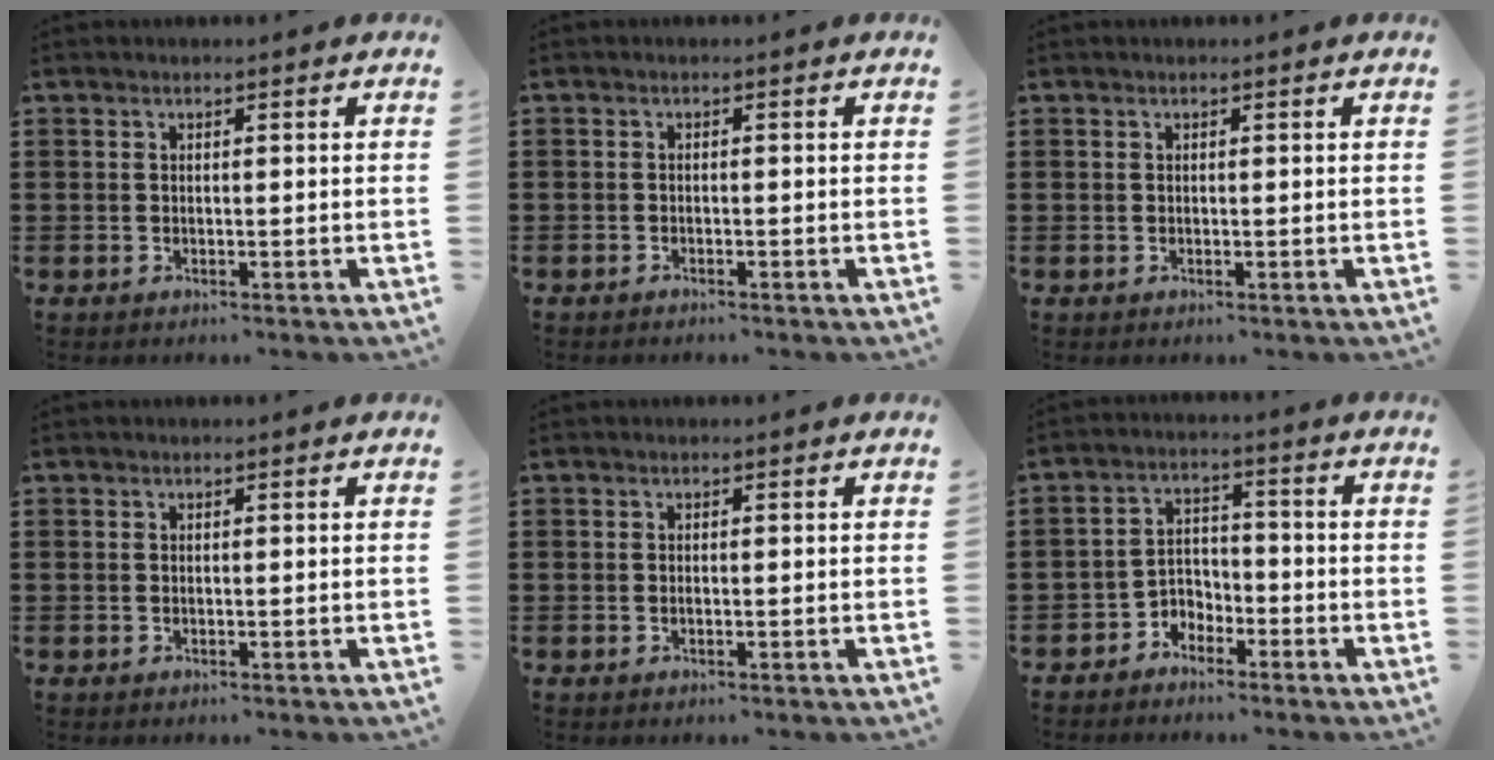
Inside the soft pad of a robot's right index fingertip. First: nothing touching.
{"total": 0.9, "force": [-0.9, 0.0, -0.1], "torque": [0.000, 0.000, -0.019]}
{"total": 0.0}
{"total": 0.0}
{"total": 0.0}
{"total": 3.5, "force": [-2.9, 1.9, 0.3], "torque": [-0.016, 0.009, -0.062]}